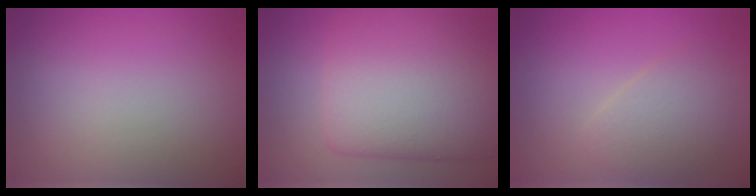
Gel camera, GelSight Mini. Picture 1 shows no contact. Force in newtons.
{"total": 9.6, "press": 9.6, "slide": 0.2}
{"total": 2.8, "press": 2.8, "slide": 0.0}